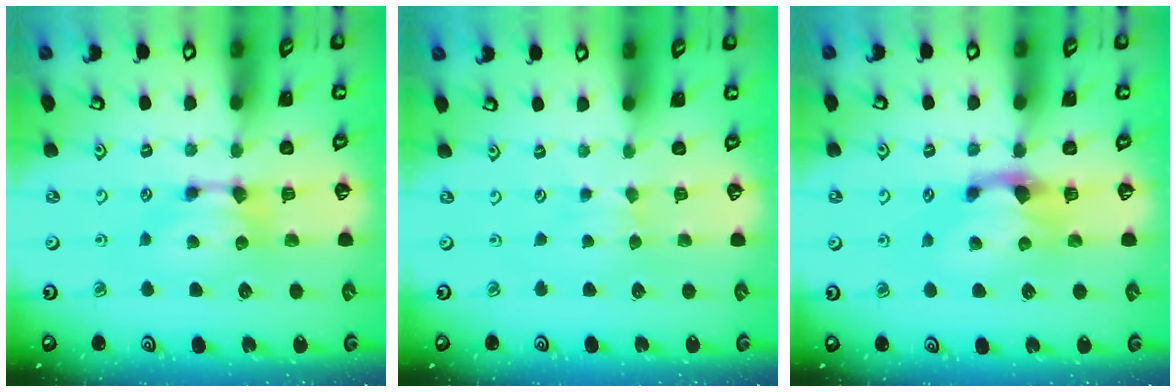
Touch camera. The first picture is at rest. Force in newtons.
{"total": 1.6, "press": 1.5, "slide": 0.5}
{"total": 1.6, "press": 1.2, "slide": 1.1}